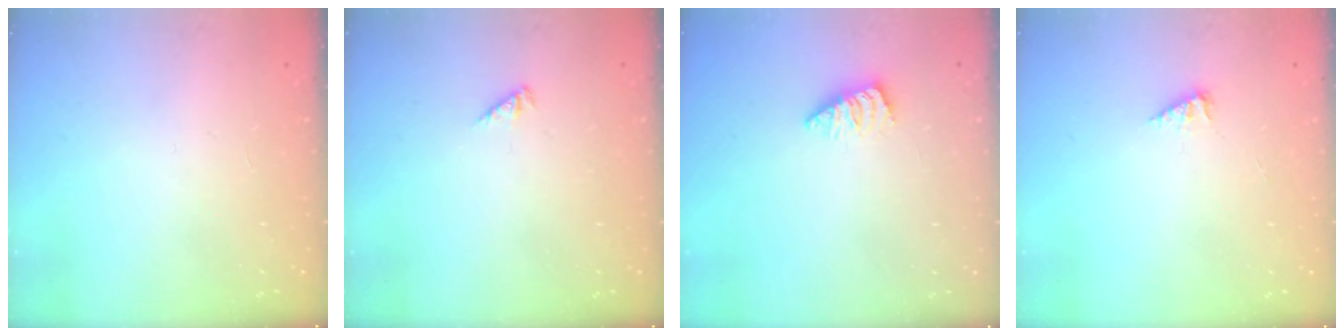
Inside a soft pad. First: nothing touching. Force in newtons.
{"total": 1.1, "press": 1.1, "slide": 0.3}
{"total": 1.2, "press": 1.1, "slide": 0.4}
{"total": 2.2, "press": 2.2, "slide": 0.2}